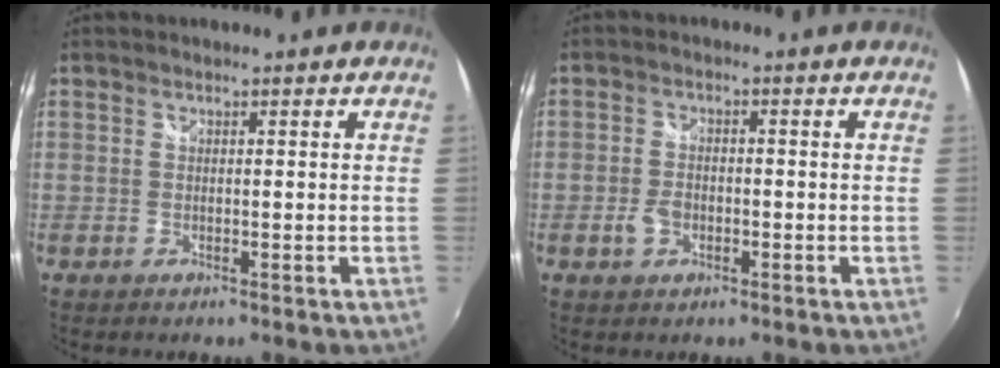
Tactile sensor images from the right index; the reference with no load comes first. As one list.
[{"total": 3.1, "force": [-1.2, 2.0, 2.1], "torque": [-0.050, 0.006, -0.019]}]